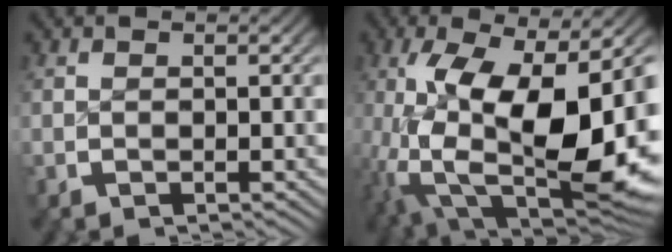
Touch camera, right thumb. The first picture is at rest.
{"total": 19.6, "force": [-2.6, 11.4, 15.8], "torque": [-0.312, -0.065, 0.002]}